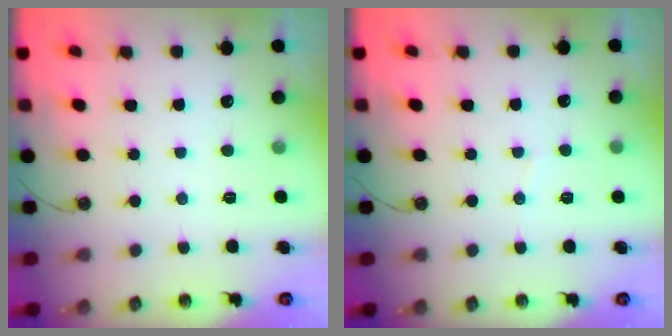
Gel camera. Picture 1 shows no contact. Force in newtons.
{"total": 2.9, "press": 2.9, "slide": 0.2}